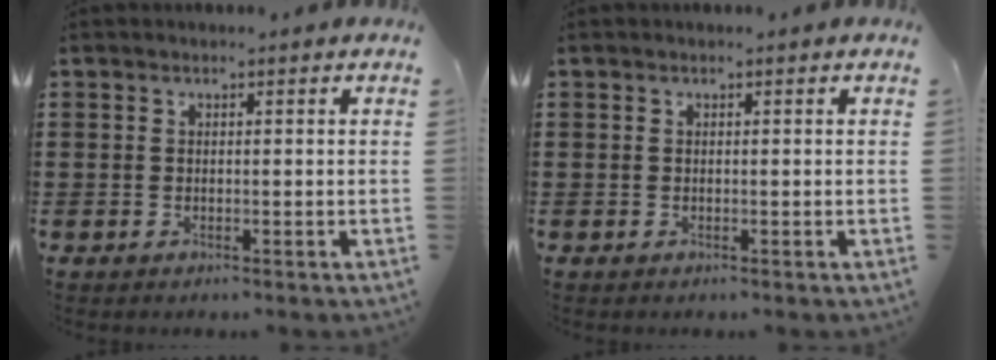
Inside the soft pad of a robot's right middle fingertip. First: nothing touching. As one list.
[{"total": 0.0}]